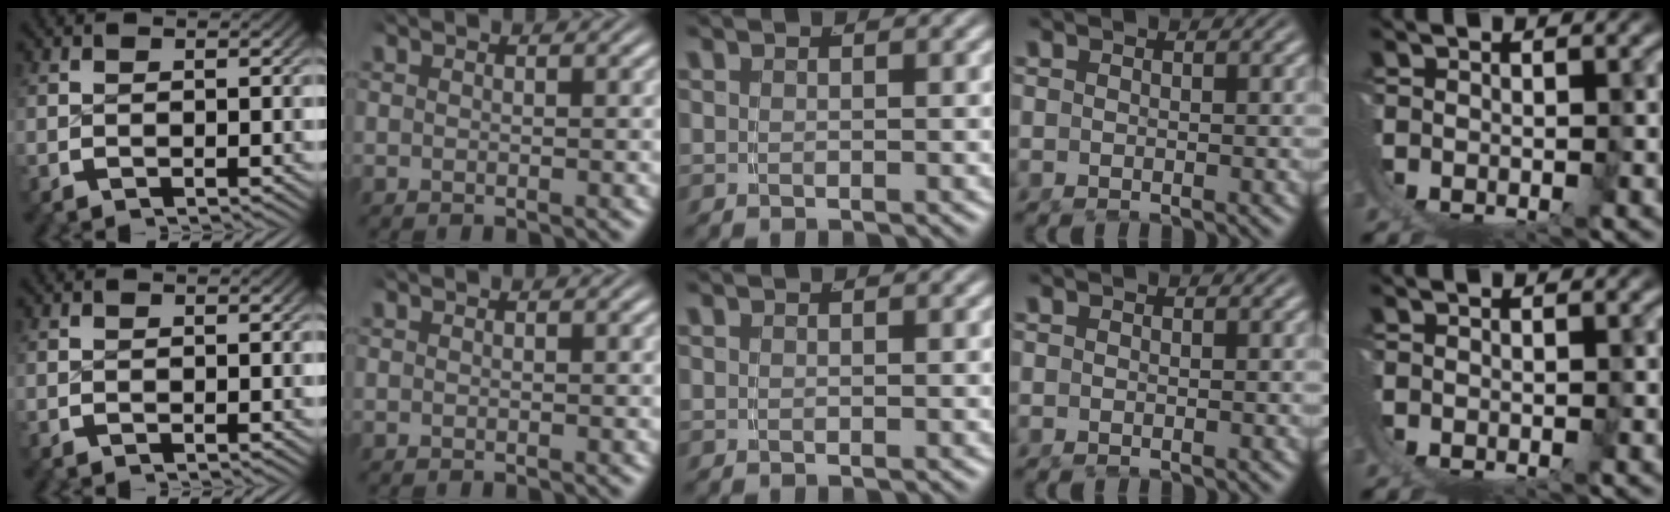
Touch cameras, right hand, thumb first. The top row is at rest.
{}